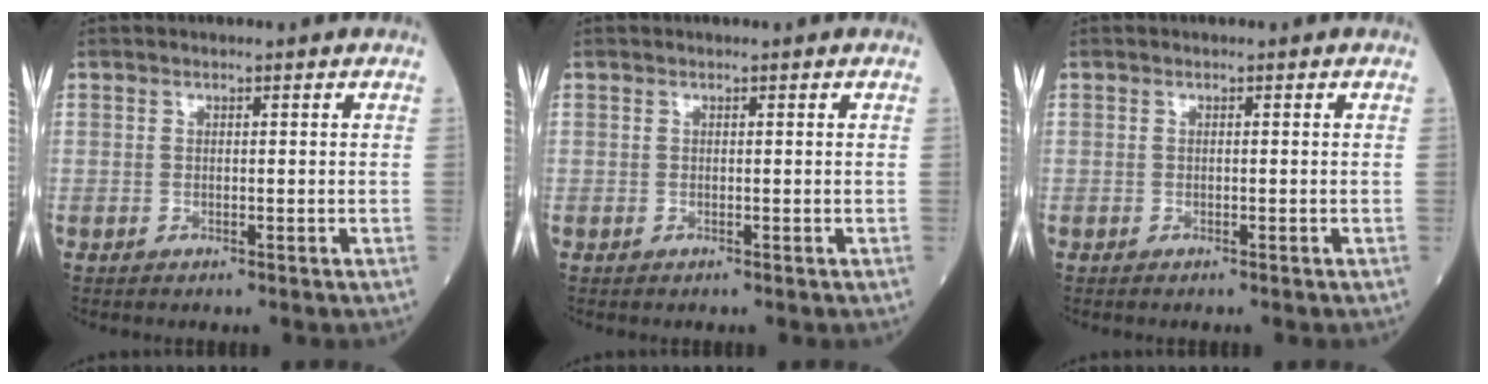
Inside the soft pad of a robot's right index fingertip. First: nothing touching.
{"total": 0.0}
{"total": 1.3, "force": [-1.2, 0.0, 0.7], "torque": [-0.008, 0.000, -0.015]}